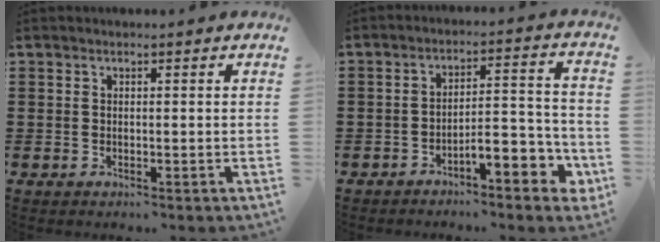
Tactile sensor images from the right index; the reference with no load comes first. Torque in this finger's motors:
{"motor_torque": [1.19, -0.95, 0.29, 0.07]}